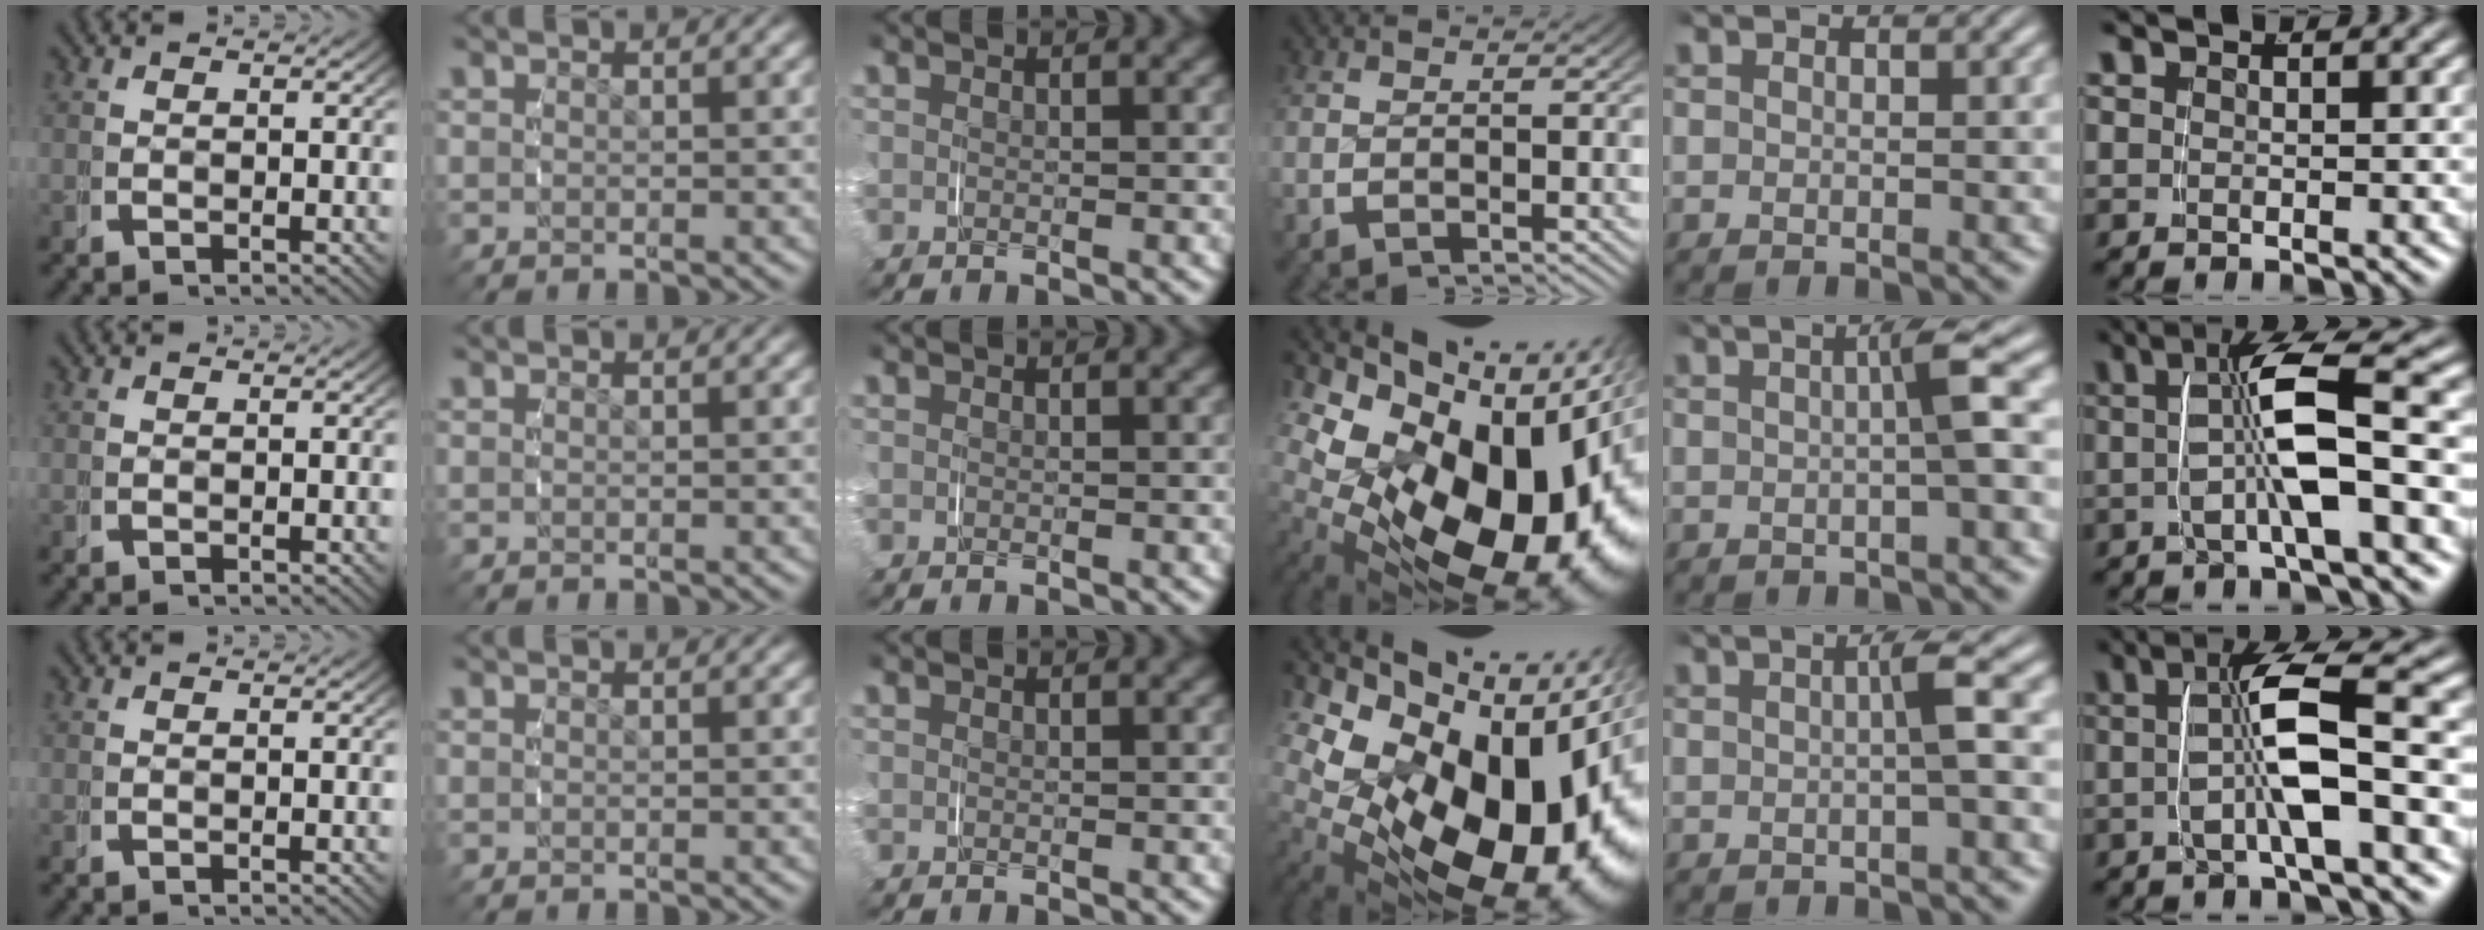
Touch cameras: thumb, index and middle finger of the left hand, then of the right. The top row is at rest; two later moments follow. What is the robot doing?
{"motion": "grasp_and_lifting", "object": "phone"}